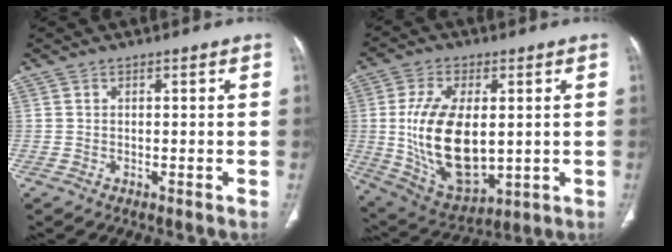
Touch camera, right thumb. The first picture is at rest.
{"total": 18.5, "force": [0.5, 10.0, 15.5], "torque": [-0.281, -0.013, 0.031]}